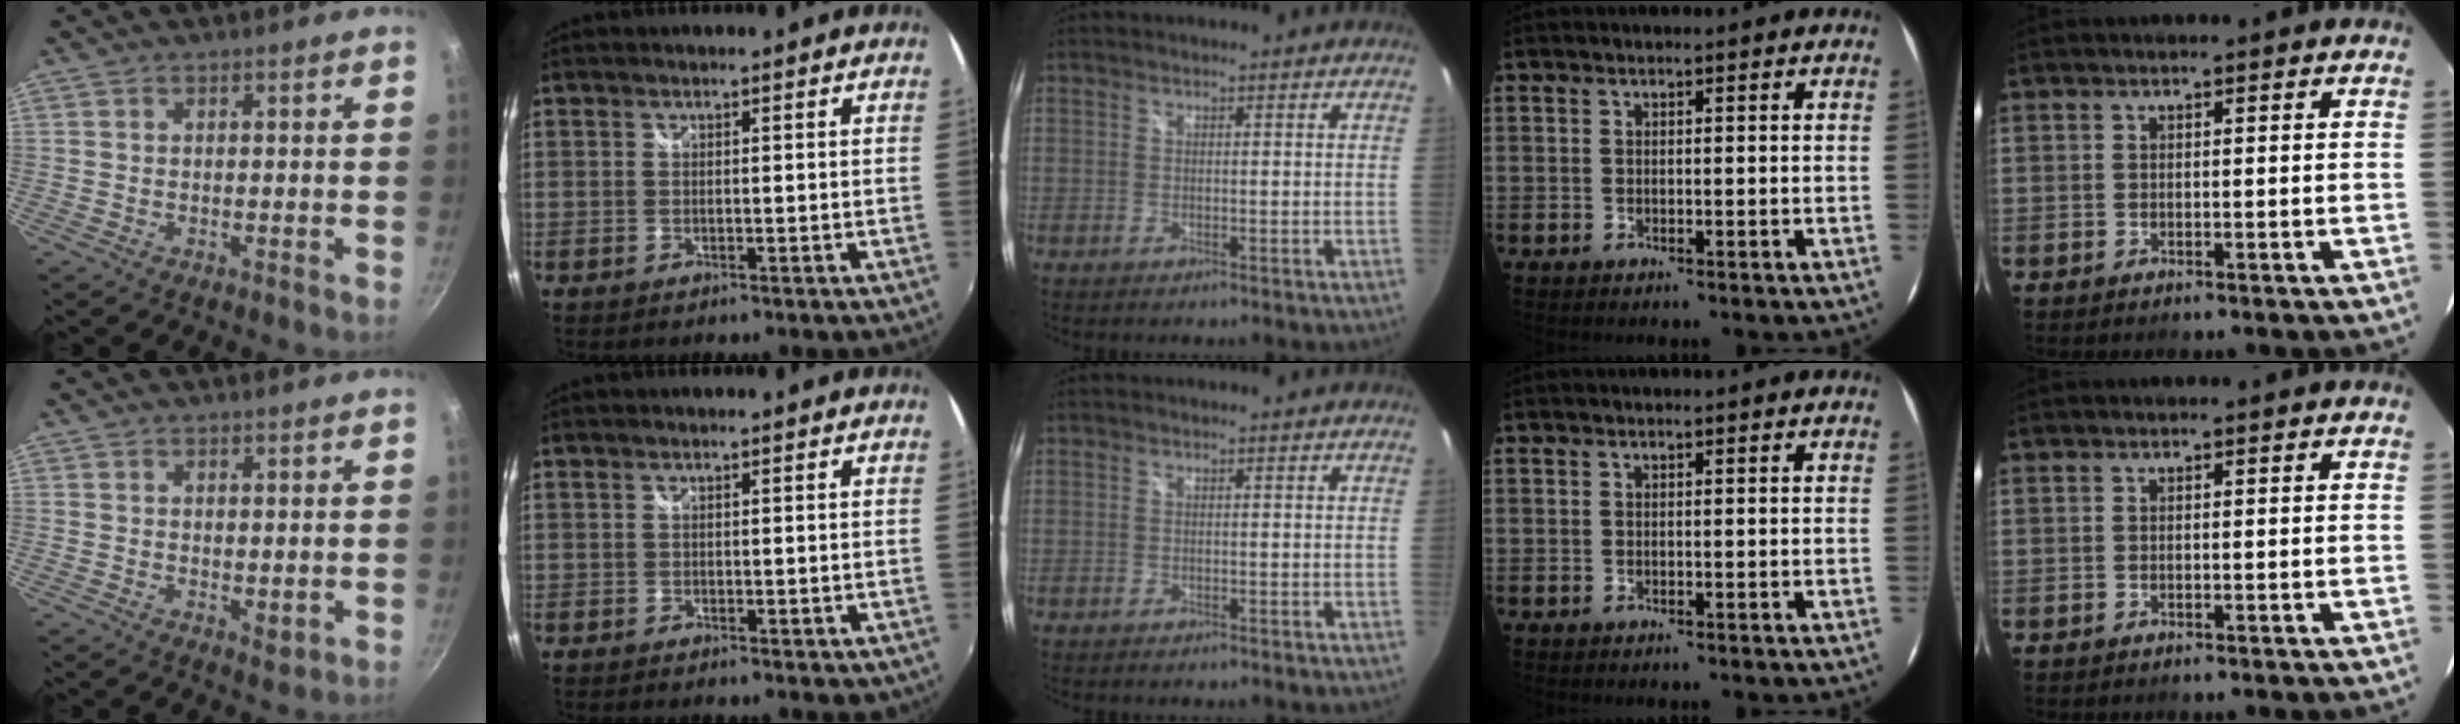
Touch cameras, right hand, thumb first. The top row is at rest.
{"thumb": {"total": 2.0, "force": [0.8, 1.3, 1.3], "torque": [-0.018, -0.009, 0.013]}, "index": {"total": 1.1, "force": [-0.2, 0.8, 0.8], "torque": [-0.010, -0.003, -0.003]}}